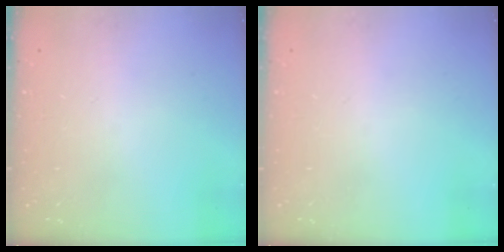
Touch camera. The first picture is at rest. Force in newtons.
{"total": 0.0}